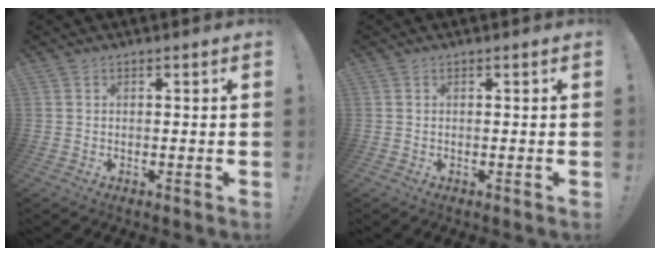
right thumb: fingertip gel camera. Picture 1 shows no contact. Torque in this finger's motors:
{"motor_torque": [0.00, 0.00, 0.00, 0.00, 0.00]}